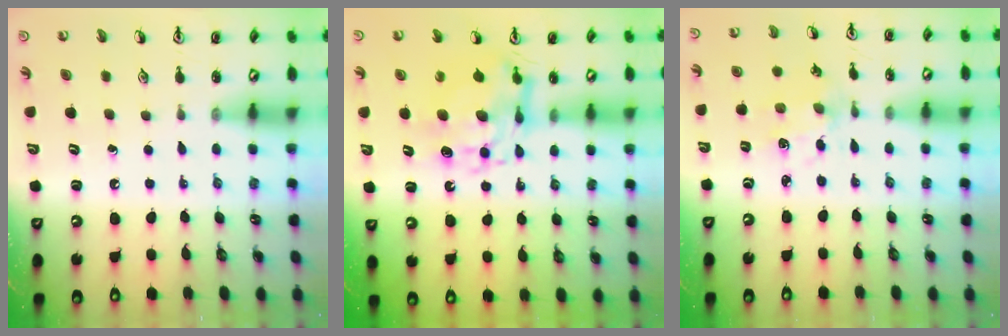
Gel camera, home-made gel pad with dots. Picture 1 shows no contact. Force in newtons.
{"total": 11.0, "press": 10.9, "slide": 1.0}
{"total": 2.6, "press": 2.6, "slide": 0.4}